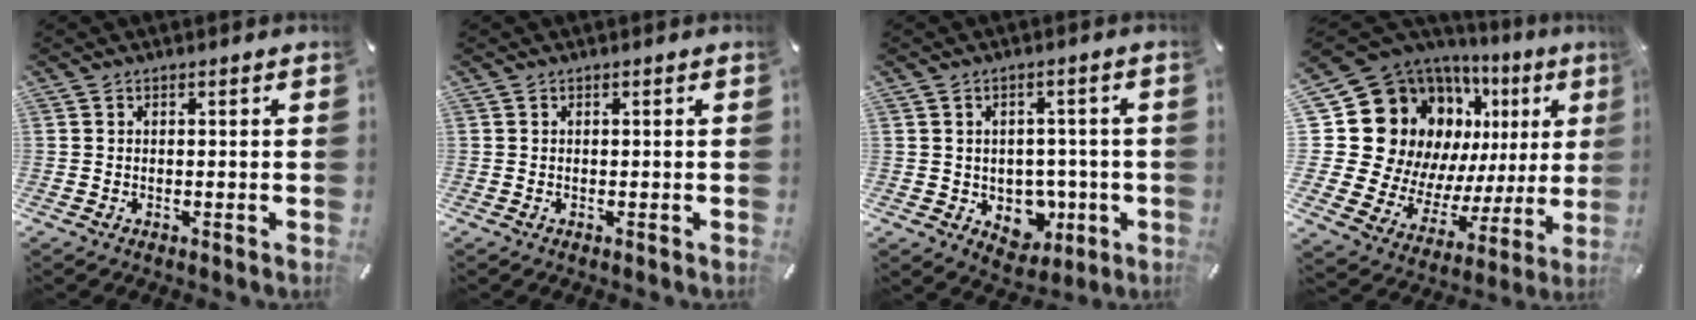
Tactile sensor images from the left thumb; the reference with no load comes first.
{"total": 0.0}
{"total": 7.7, "force": [-0.9, 7.0, 3.1], "torque": [-0.024, -0.001, -0.006]}
{"total": 23.8, "force": [9.4, 17.7, 12.9], "torque": [-0.229, -0.090, 0.210]}